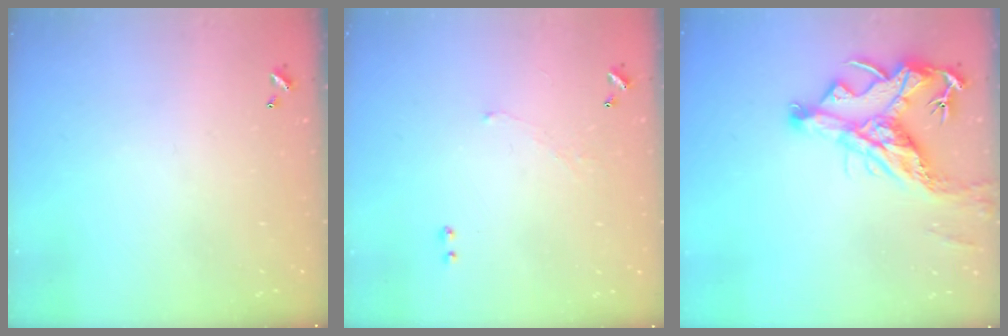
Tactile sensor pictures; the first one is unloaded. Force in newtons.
{"total": 2.5, "press": 2.4, "slide": 0.7}
{"total": 11.8, "press": 11.6, "slide": 1.9}